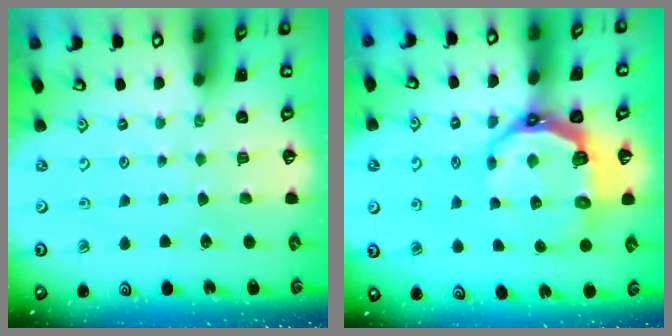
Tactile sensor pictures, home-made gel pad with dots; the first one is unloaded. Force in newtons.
{"total": 11.4, "press": 10.1, "slide": 5.4}